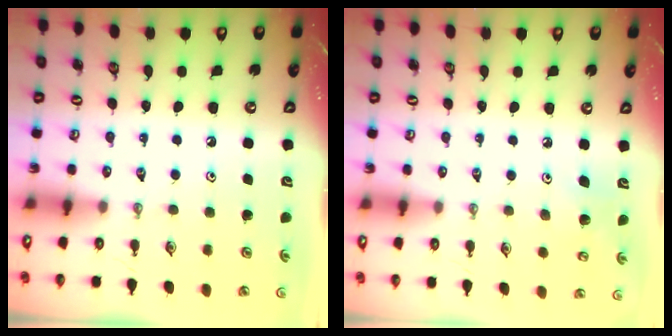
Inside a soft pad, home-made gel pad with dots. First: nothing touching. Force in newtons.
{"total": 6.1, "press": 5.8, "slide": 1.9}